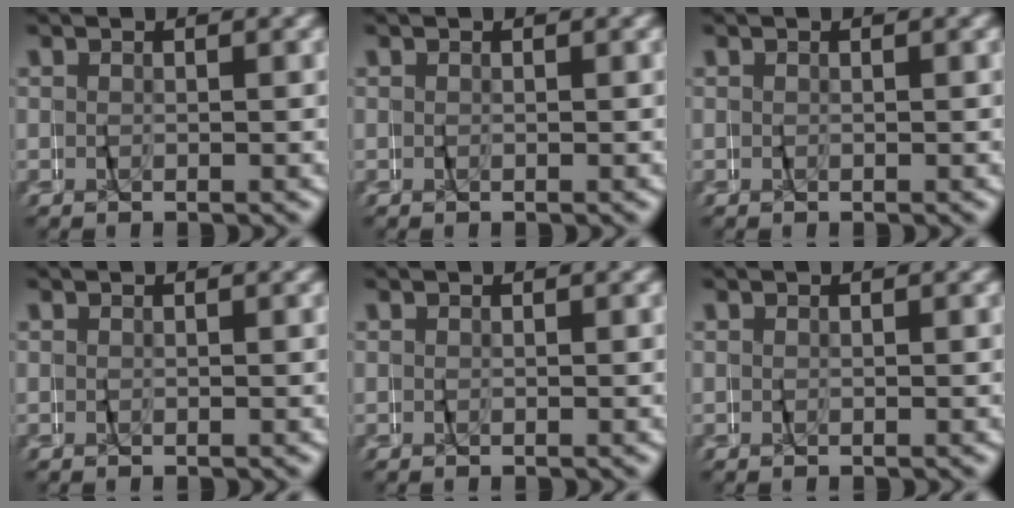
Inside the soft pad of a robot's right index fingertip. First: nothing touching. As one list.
[{"total": 0.0}, {"total": 0.0}, {"total": 0.0}, {"total": 0.0}, {"total": 0.0}]